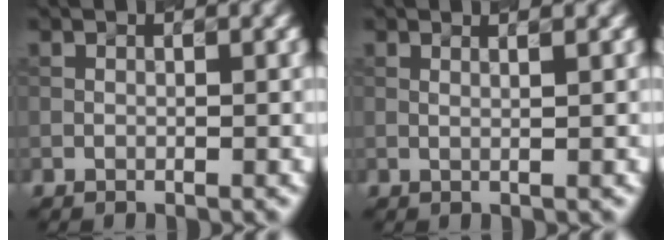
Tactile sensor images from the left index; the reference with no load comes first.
{"total": 2.3, "force": [1.1, 0.9, 1.7], "torque": [-0.009, 0.003, -0.011]}